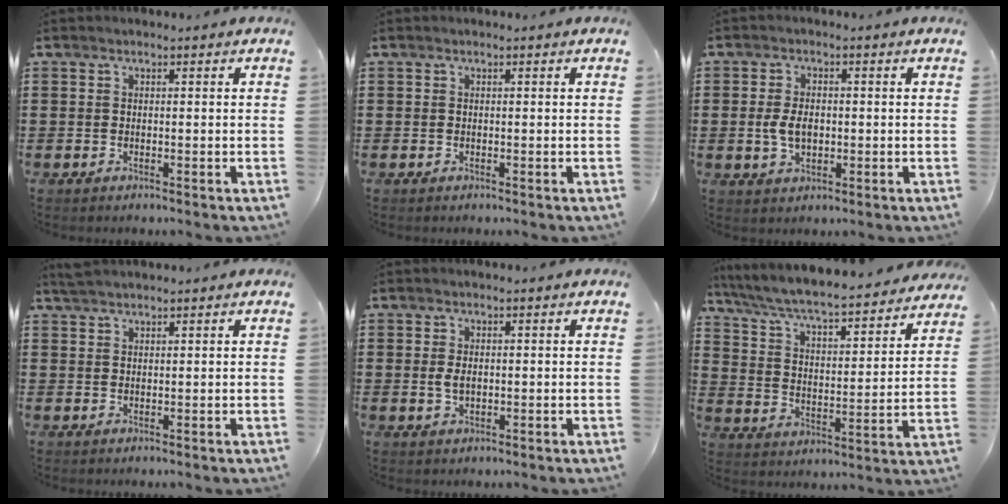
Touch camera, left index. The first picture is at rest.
{"total": 0.0}
{"total": 4.4, "force": [-0.2, 2.6, 3.5], "torque": [-0.083, 0.001, -0.008]}
{"total": 1.8, "force": [1.8, 0.1, 0.4], "torque": [-0.011, 0.002, 0.035]}
{"total": 2.3, "force": [0.2, 1.3, 1.9], "torque": [-0.047, 0.002, 0.000]}
{"total": 5.7, "force": [5.3, 0.0, 2.2], "torque": [-0.067, -0.050, 0.082]}